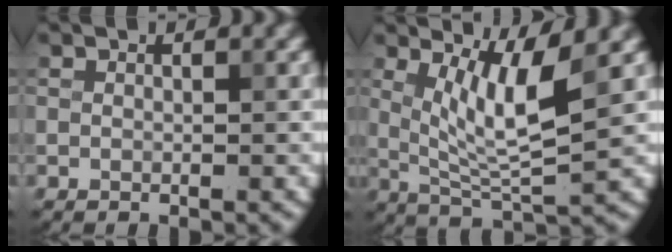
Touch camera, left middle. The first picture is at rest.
{"total": 5.7, "force": [1.8, 1.2, 5.3], "torque": [-0.097, -0.012, 0.039]}